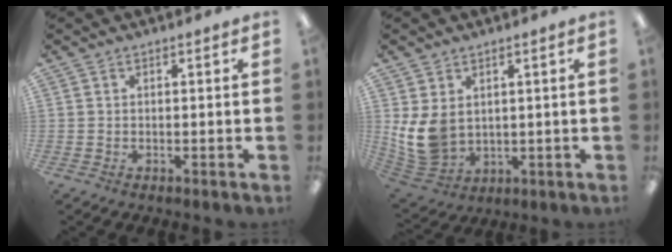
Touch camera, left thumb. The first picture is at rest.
{"total": 10.2, "force": [1.5, 7.7, 6.6], "torque": [-0.157, -0.009, 0.033]}